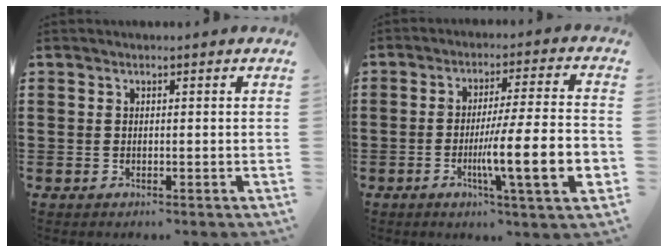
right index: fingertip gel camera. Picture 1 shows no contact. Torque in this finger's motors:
{"motor_torque": [2.14, 0.00, 0.87, 0.21]}